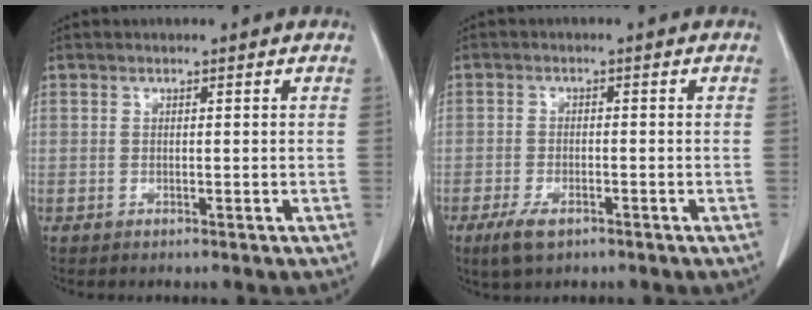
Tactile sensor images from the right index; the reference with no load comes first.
{"total": 4.2, "force": [-2.6, 1.7, 2.8], "torque": [-0.060, -0.005, -0.043]}